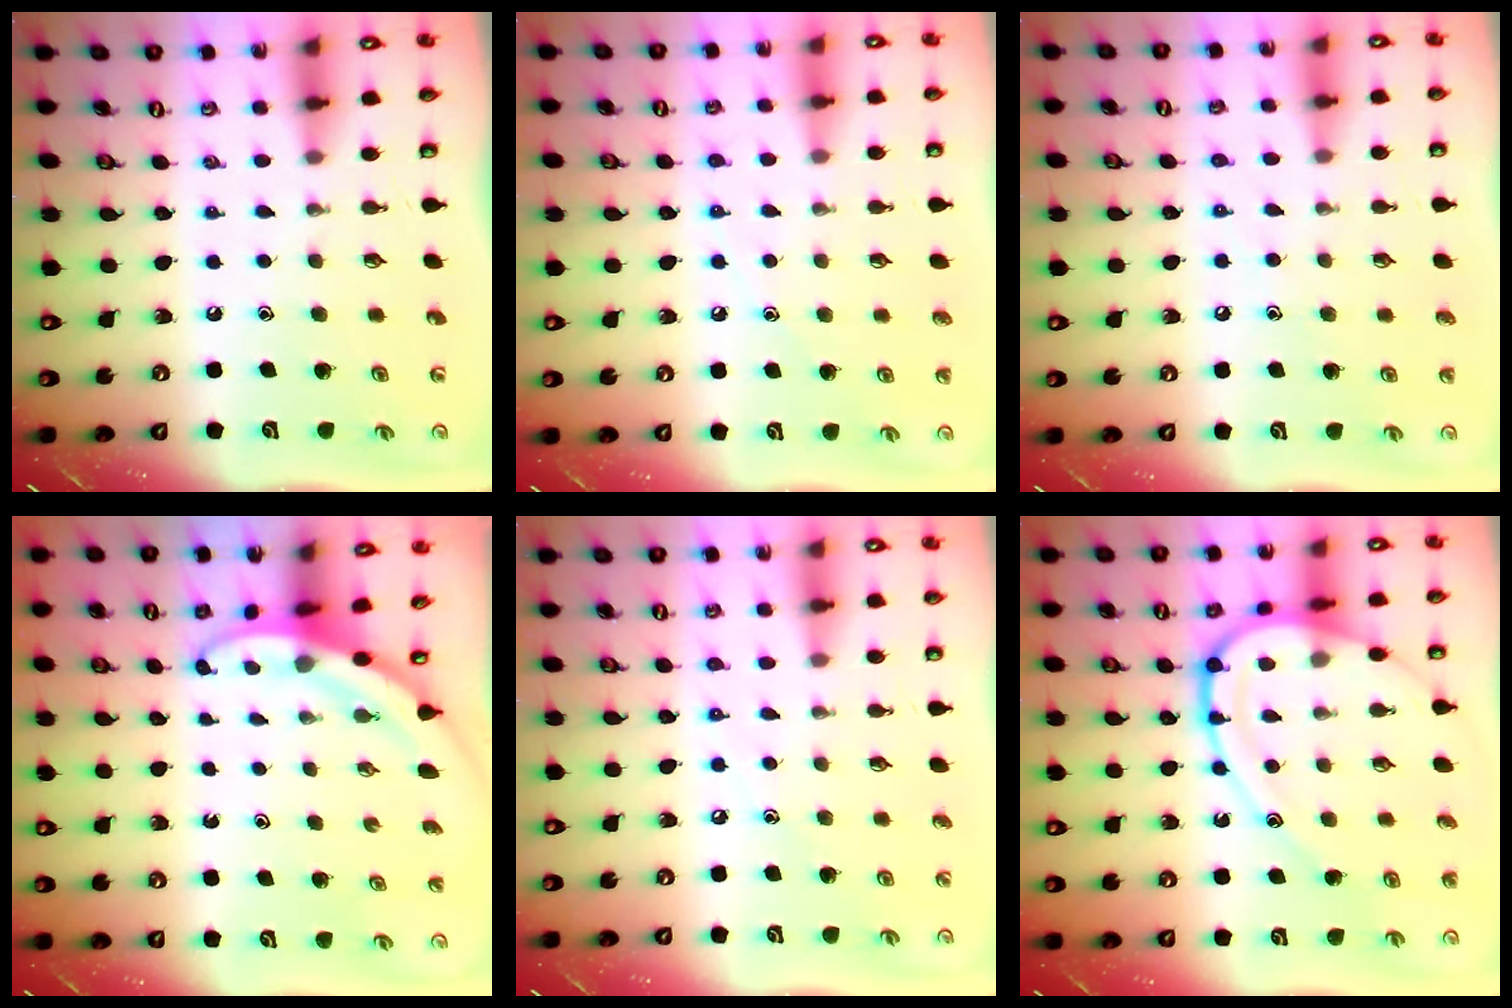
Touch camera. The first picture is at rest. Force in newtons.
{"total": 5.7, "press": 5.6, "slide": 0.6}
{"total": 6.1, "press": 6.1, "slide": 0.7}
{"total": 3.3, "press": 3.3, "slide": 0.2}
{"total": 4.3, "press": 4.2, "slide": 0.4}
{"total": 15.7, "press": 15.6, "slide": 1.6}